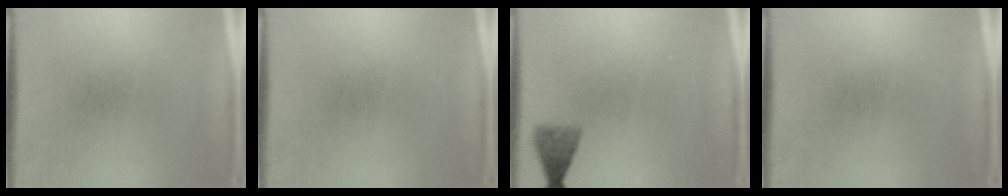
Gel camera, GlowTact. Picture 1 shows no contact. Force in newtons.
{"total": 0.0}
{"total": 2.5}
{"total": 0.0}